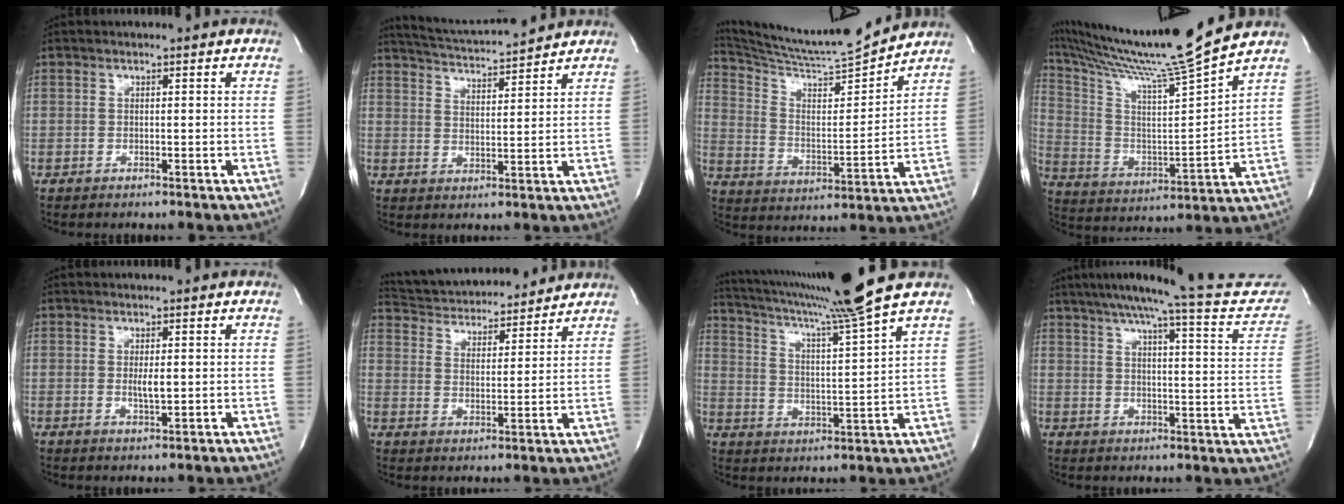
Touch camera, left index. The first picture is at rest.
{"total": 10.8, "force": [10.3, 0.4, 3.2], "torque": [-0.066, 0.016, 0.164]}
{"total": 15.3, "force": [14.8, -0.7, 4.0], "torque": [-0.083, -0.018, 0.247]}
{"total": 19.5, "force": [17.2, -2.8, 8.8], "torque": [-0.175, -0.047, 0.285]}
{"total": 2.1, "force": [0.2, 0.4, 2.0], "torque": [-0.040, -0.005, 0.005]}
{"total": 15.7, "force": [14.8, 3.2, 4.0], "torque": [-0.069, 0.022, 0.228]}
{"total": 15.1, "force": [12.8, -3.4, 7.2], "torque": [-0.134, -0.029, 0.203]}
{"total": 19.8, "force": [18.4, 1.0, 7.2], "torque": [-0.095, -0.049, 0.222]}